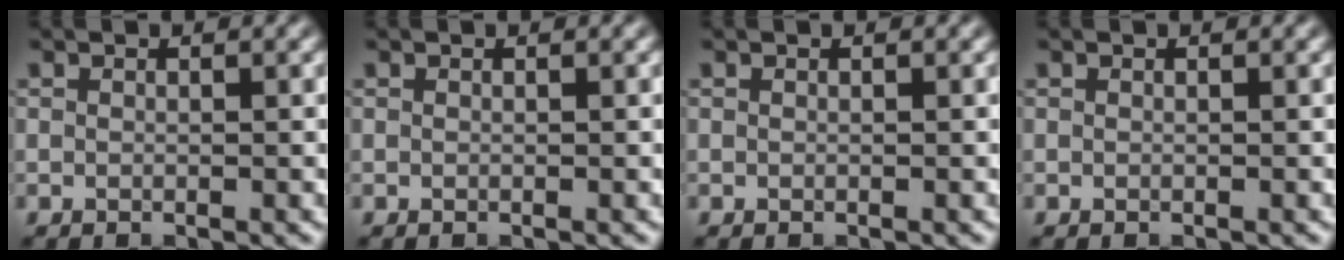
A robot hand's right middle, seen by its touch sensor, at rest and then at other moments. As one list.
[{"total": 0.0}, {"total": 0.0}, {"total": 0.0}]